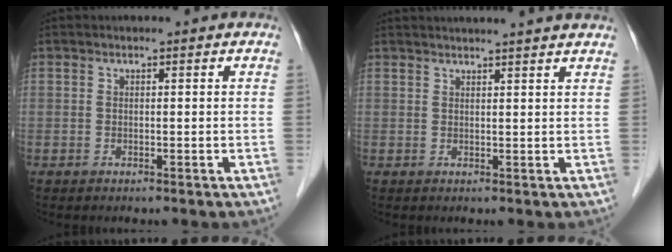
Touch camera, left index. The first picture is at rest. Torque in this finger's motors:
{"motor_torque": [0.89, -1.25, 0.05, 0.01]}